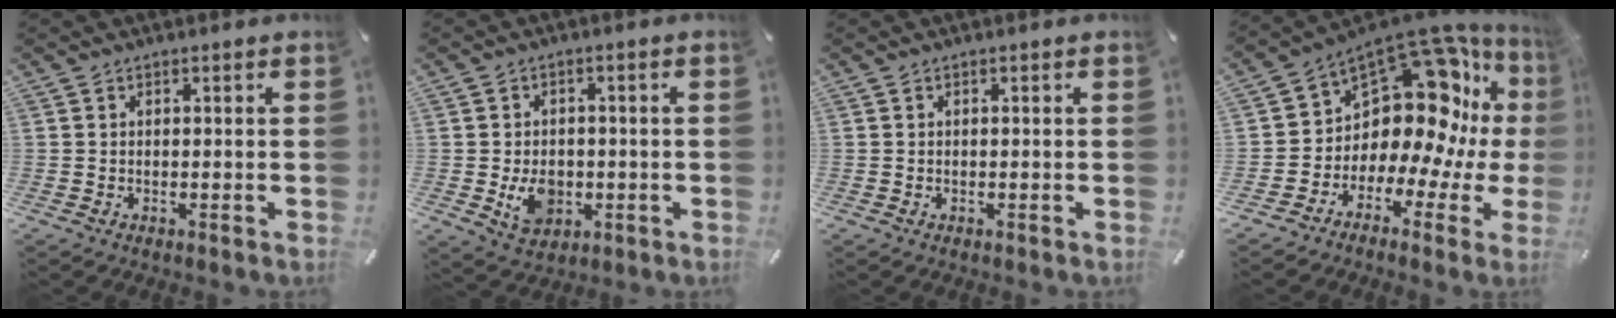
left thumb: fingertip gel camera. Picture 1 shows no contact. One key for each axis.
{"total": 7.7, "fx": -1.5, "fy": 6.1, "fz": 4.5, "tx": -0.080, "ty": 0.004, "tz": -0.023}
{"total": 0.0}
{"total": 14.7, "fx": 6.8, "fy": 9.6, "fz": 8.7, "tx": -0.131, "ty": -0.086, "tz": 0.122}